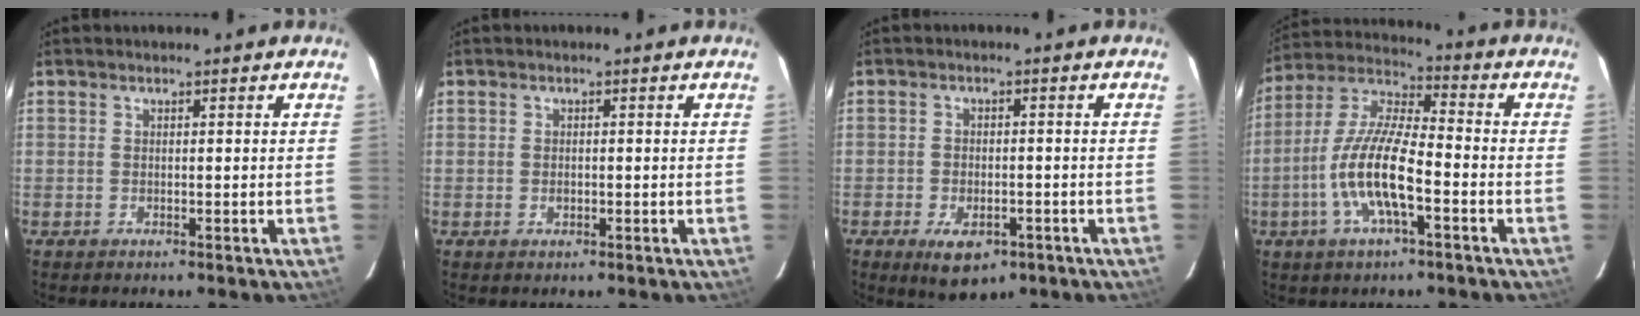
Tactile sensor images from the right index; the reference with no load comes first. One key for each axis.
{"total": 1.2, "fx": -0.2, "fy": 0.9, "fz": 0.7, "tx": -0.010, "ty": 0.002, "tz": -0.003}
{"total": 7.5, "fx": -4.0, "fy": 4.1, "fz": 4.8, "tx": -0.096, "ty": -0.013, "tz": -0.056}
{"total": 13.8, "fx": -4.7, "fy": 3.7, "fz": 12.4, "tx": -0.256, "ty": -0.002, "tz": -0.093}